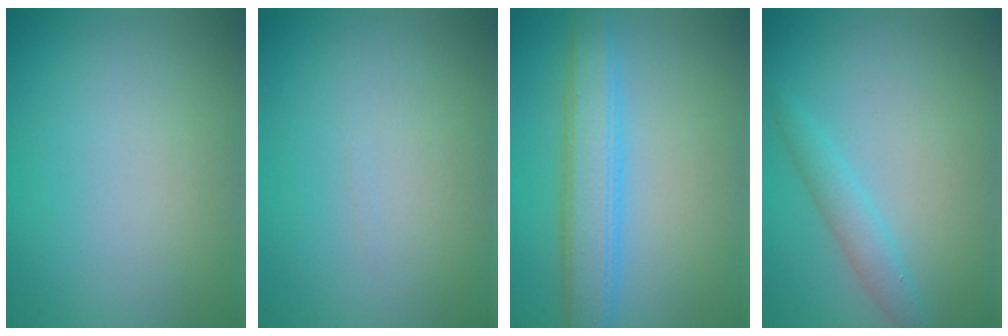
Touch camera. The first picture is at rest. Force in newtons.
{"total": 0.0}
{"total": 4.9, "press": 4.9, "slide": 0.2}
{"total": 2.0, "press": 2.0, "slide": 0.1}